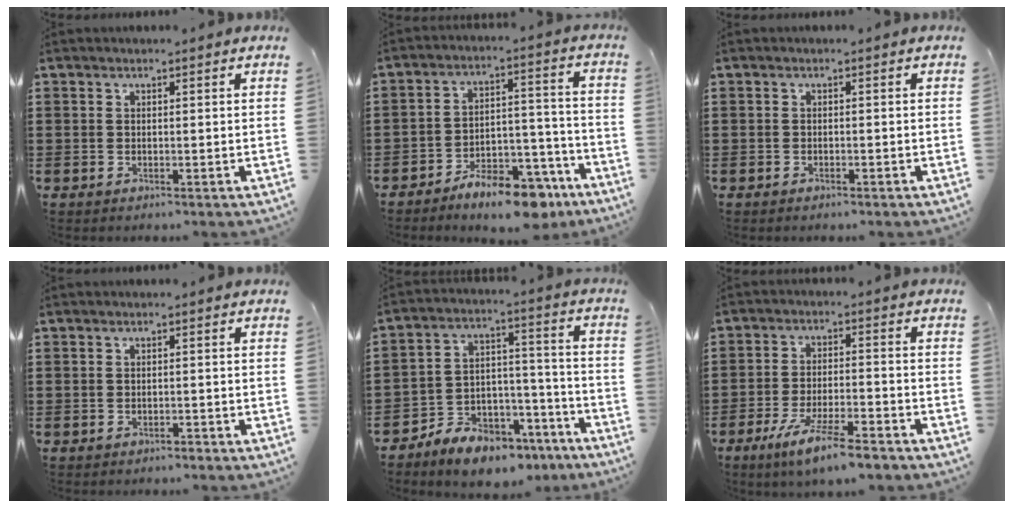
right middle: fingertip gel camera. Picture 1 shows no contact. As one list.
[{"total": 9.3, "force": [-8.1, 2.5, 3.9], "torque": [-0.049, 0.037, -0.146]}, {"total": 0.6, "force": [-0.6, 0.2, 0.2], "torque": [-0.006, -0.002, -0.011]}, {"total": 0.7, "force": [-0.7, 0.1, 0.1], "torque": [-0.004, 0.000, -0.014]}, {"total": 7.9, "force": [-7.3, 2.7, 1.4], "torque": [-0.027, 0.028, -0.141]}, {"total": 7.7, "force": [-5.8, 0.7, 4.9], "torque": [-0.102, -0.008, -0.110]}]